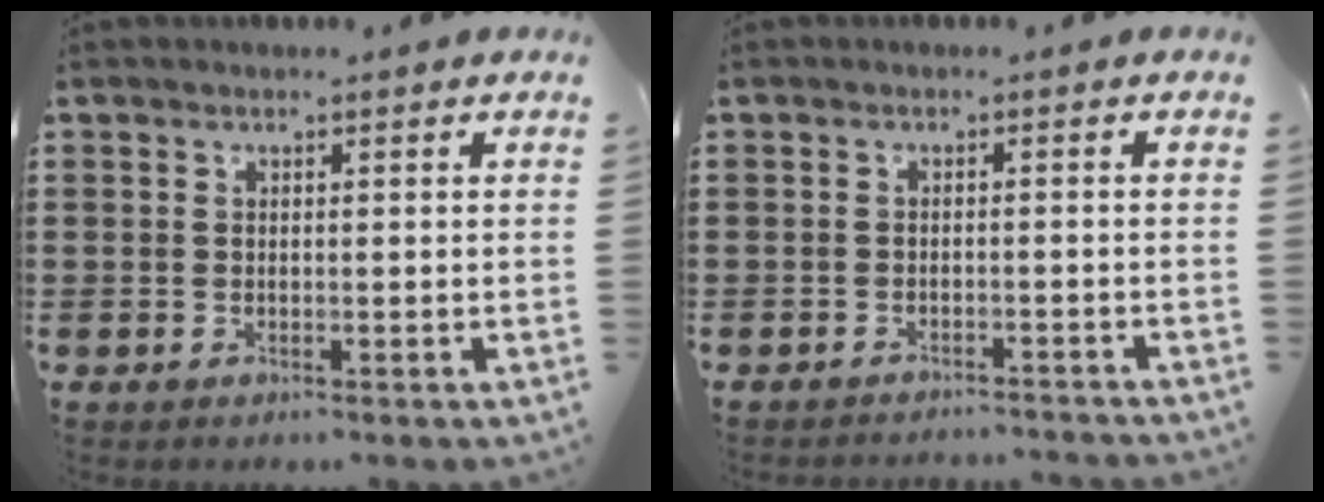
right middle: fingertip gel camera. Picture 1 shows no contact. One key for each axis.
{"total": 1.6, "fx": -1.6, "fy": -0.2, "fz": 0.2, "tx": -0.005, "ty": 0.004, "tz": -0.033}